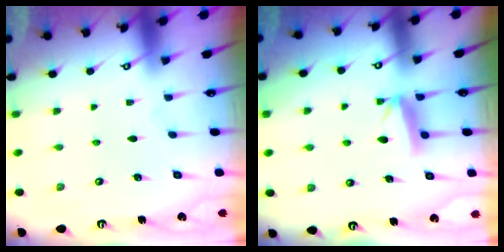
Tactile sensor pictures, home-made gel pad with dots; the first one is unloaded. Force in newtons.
{"total": 6.3, "press": 6.2, "slide": 0.8}